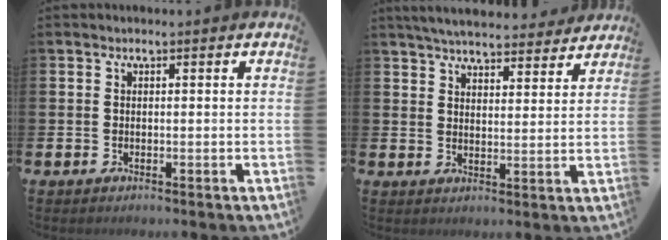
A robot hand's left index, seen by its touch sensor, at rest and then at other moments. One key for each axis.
{"total": 5.6, "fx": 5.4, "fy": 0.9, "fz": 1.0, "tx": -0.026, "ty": -0.035, "tz": 0.095}